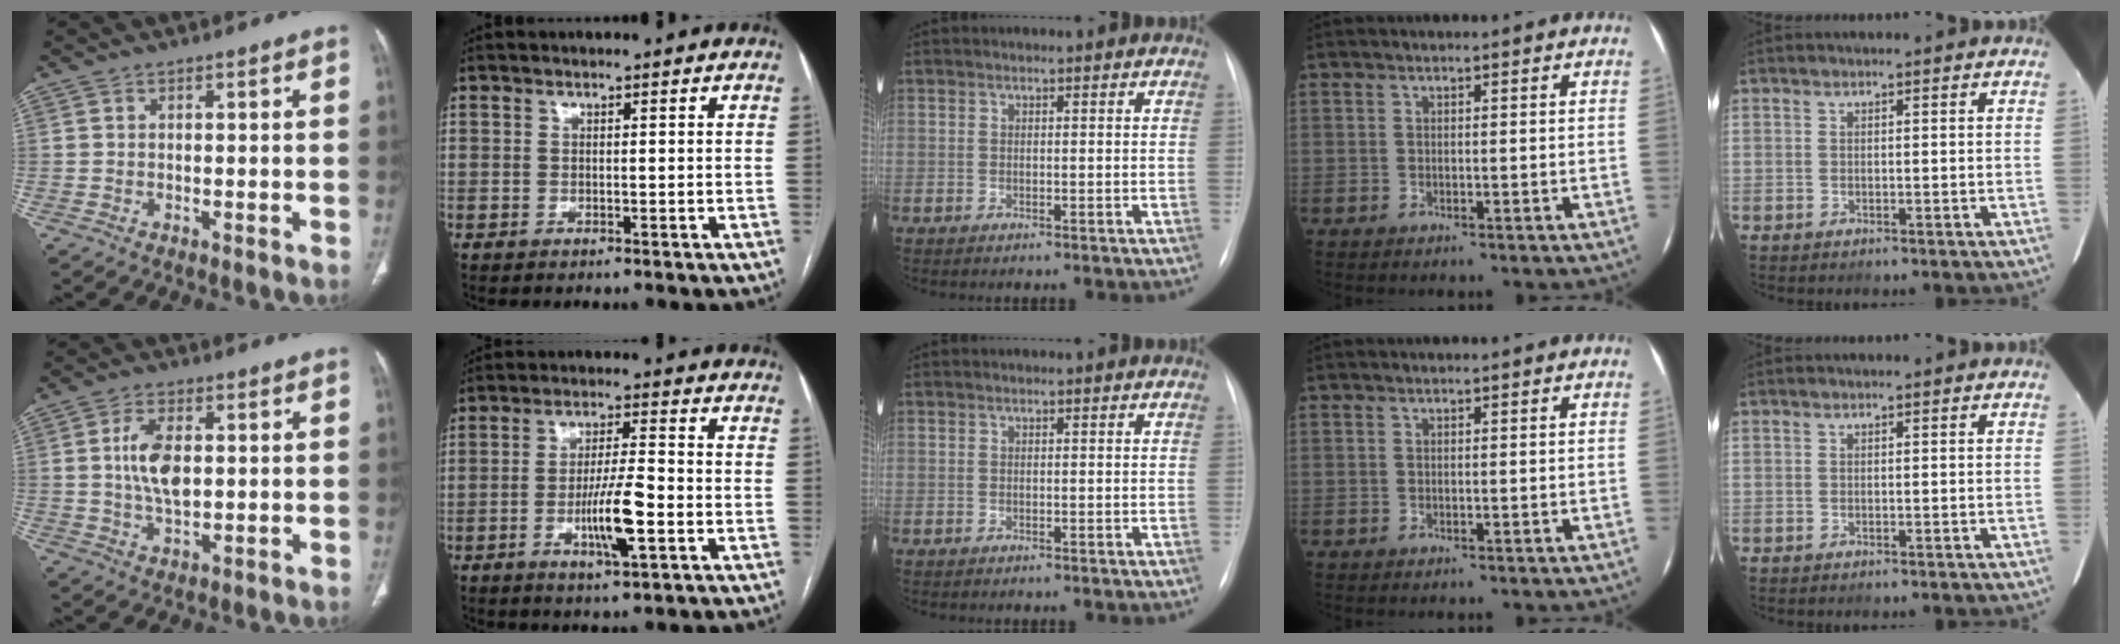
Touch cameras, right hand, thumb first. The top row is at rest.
{"thumb": {"total": 8.1, "force": [0.9, 4.3, 6.8], "torque": [-0.129, -0.002, 0.019]}, "index": {"total": 8.2, "force": [-2.6, 0.8, 7.7], "torque": [-0.141, -0.002, -0.045]}}